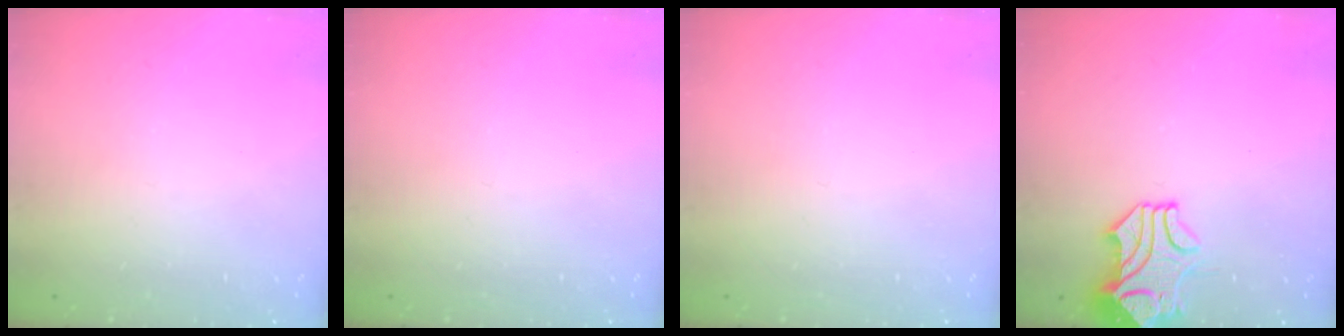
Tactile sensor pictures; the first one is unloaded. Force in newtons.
{"total": 0.0}
{"total": 0.0}
{"total": 2.0, "press": 1.7, "slide": 1.1}